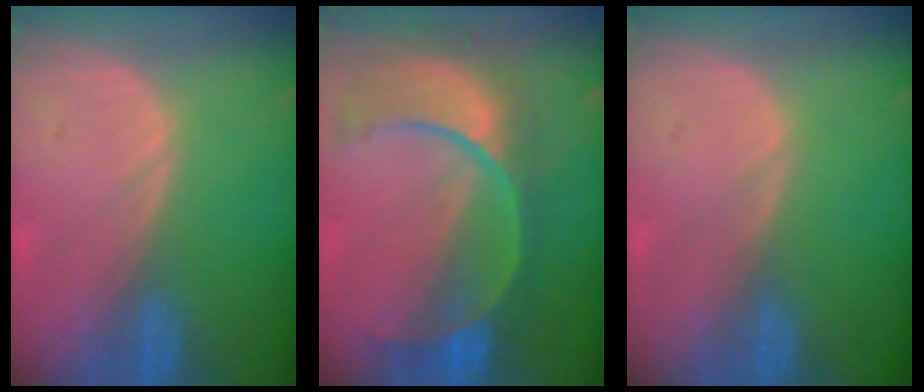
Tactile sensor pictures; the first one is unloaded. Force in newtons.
{"total": 11.1, "press": 9.4, "slide": 5.9}
{"total": 0.0}